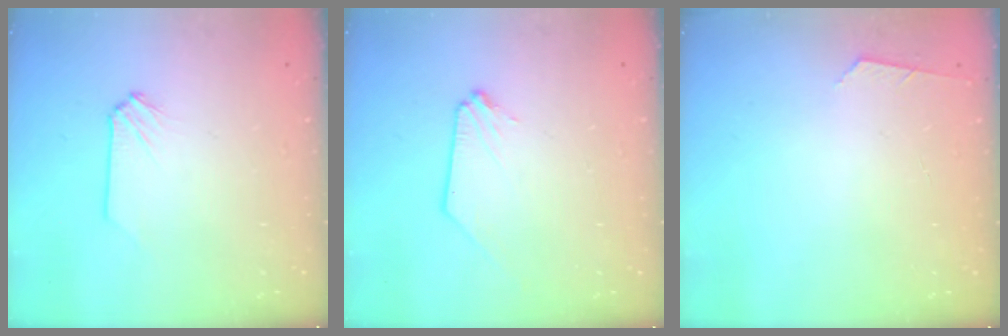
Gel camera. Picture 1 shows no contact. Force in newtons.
{"total": 0.0}
{"total": 2.6, "press": 2.6, "slide": 0.4}